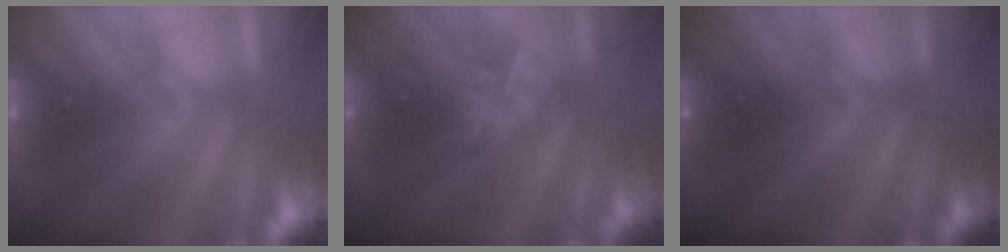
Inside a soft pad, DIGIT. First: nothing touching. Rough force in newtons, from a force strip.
{"total": 2.8}
{"total": 2.5}